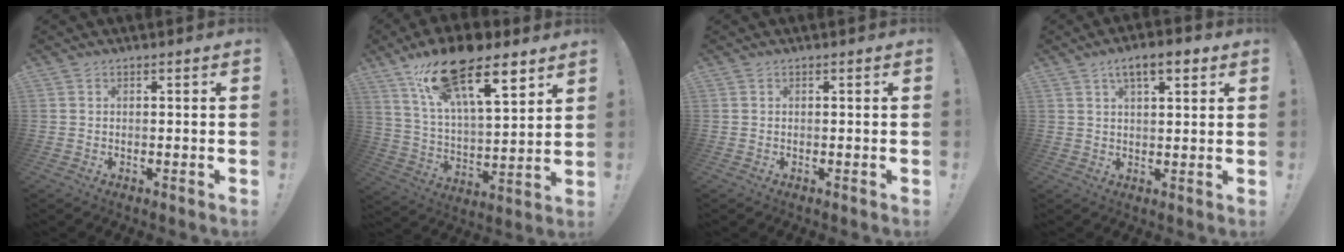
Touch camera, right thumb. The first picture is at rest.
{"total": 22.4, "force": [14.0, 8.0, 15.5], "torque": [-0.266, -0.073, 0.240]}
{"total": 0.0}
{"total": 7.4, "force": [4.0, 2.5, 5.7], "torque": [-0.074, -0.017, 0.065]}